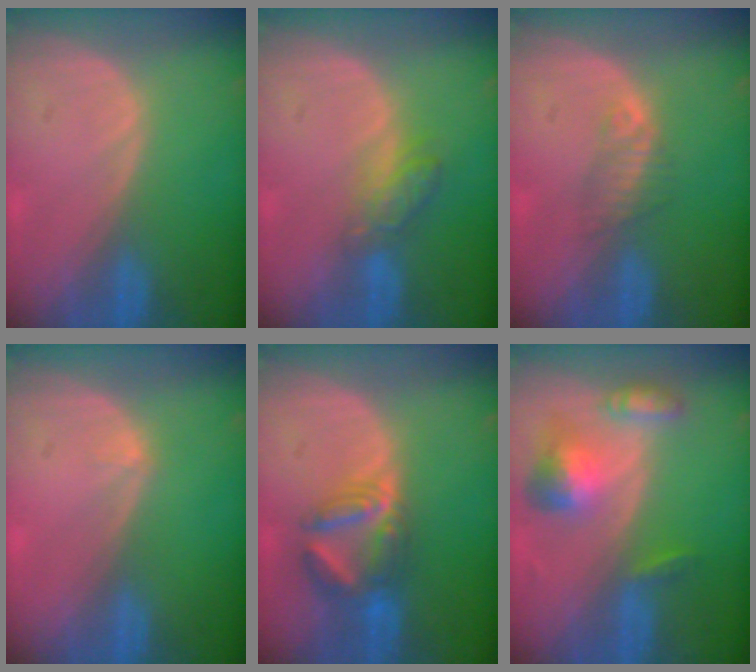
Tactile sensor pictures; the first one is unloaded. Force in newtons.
{"total": 4.3, "press": 4.1, "slide": 1.1}
{"total": 2.3, "press": 2.1, "slide": 0.8}
{"total": 0.6, "press": 0.4, "slide": 0.5}
{"total": 6.5, "press": 6.4, "slide": 1.2}
{"total": 6.5, "press": 6.0, "slide": 2.4}